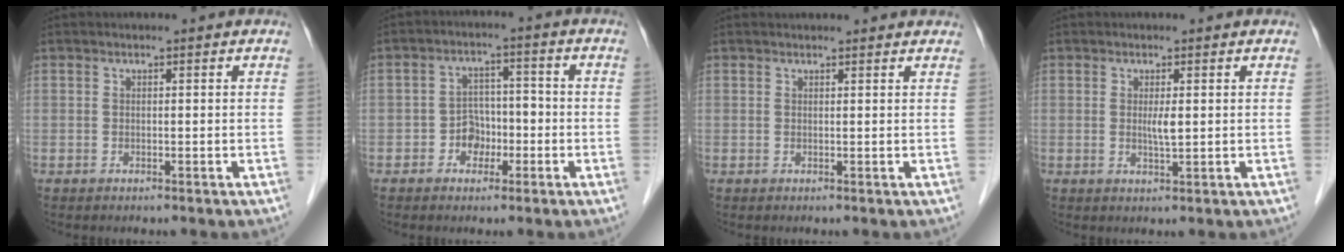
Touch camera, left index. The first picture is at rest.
{"total": 4.6, "force": [-1.8, 3.5, 2.3], "torque": [-0.038, 0.020, -0.032]}
{"total": 4.5, "force": [4.3, 0.8, 1.1], "torque": [-0.012, 0.026, 0.045]}
{"total": 1.9, "force": [0.3, 0.2, 1.9], "torque": [-0.038, -0.003, 0.005]}